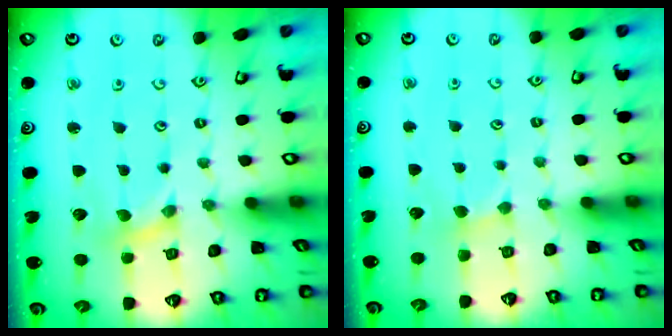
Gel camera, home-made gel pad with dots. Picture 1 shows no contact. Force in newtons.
{"total": 1.6, "press": 1.5, "slide": 0.2}